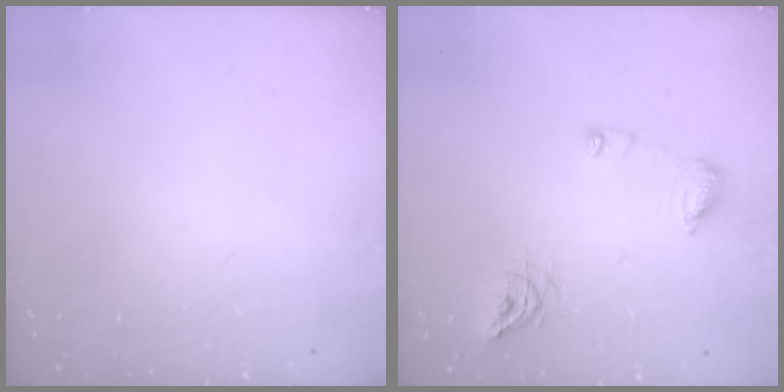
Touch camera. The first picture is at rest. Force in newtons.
{"total": 9.0, "press": 9.0, "slide": 0.7}